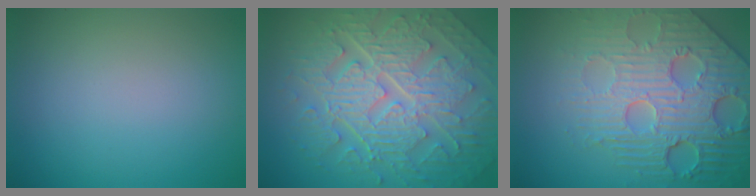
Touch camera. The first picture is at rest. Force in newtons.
{"total": 10.0, "press": 6.8, "slide": 7.3}
{"total": 8.0, "press": 6.1, "slide": 5.2}